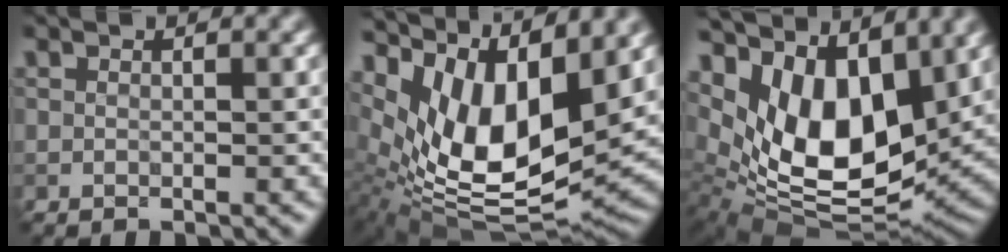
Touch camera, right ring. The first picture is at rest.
{"total": 12.5, "force": [4.0, 5.8, 10.3], "torque": [-0.192, -0.014, 0.077]}
{"total": 11.3, "force": [4.1, 6.2, 8.5], "torque": [-0.151, -0.011, 0.072]}